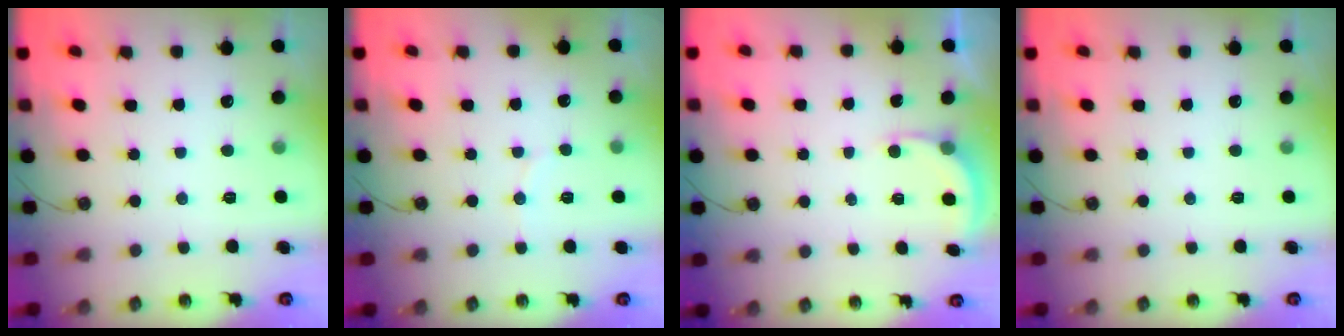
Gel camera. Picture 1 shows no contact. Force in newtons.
{"total": 2.9, "press": 2.9, "slide": 0.3}
{"total": 2.7, "press": 2.7, "slide": 0.2}
{"total": 0.0}